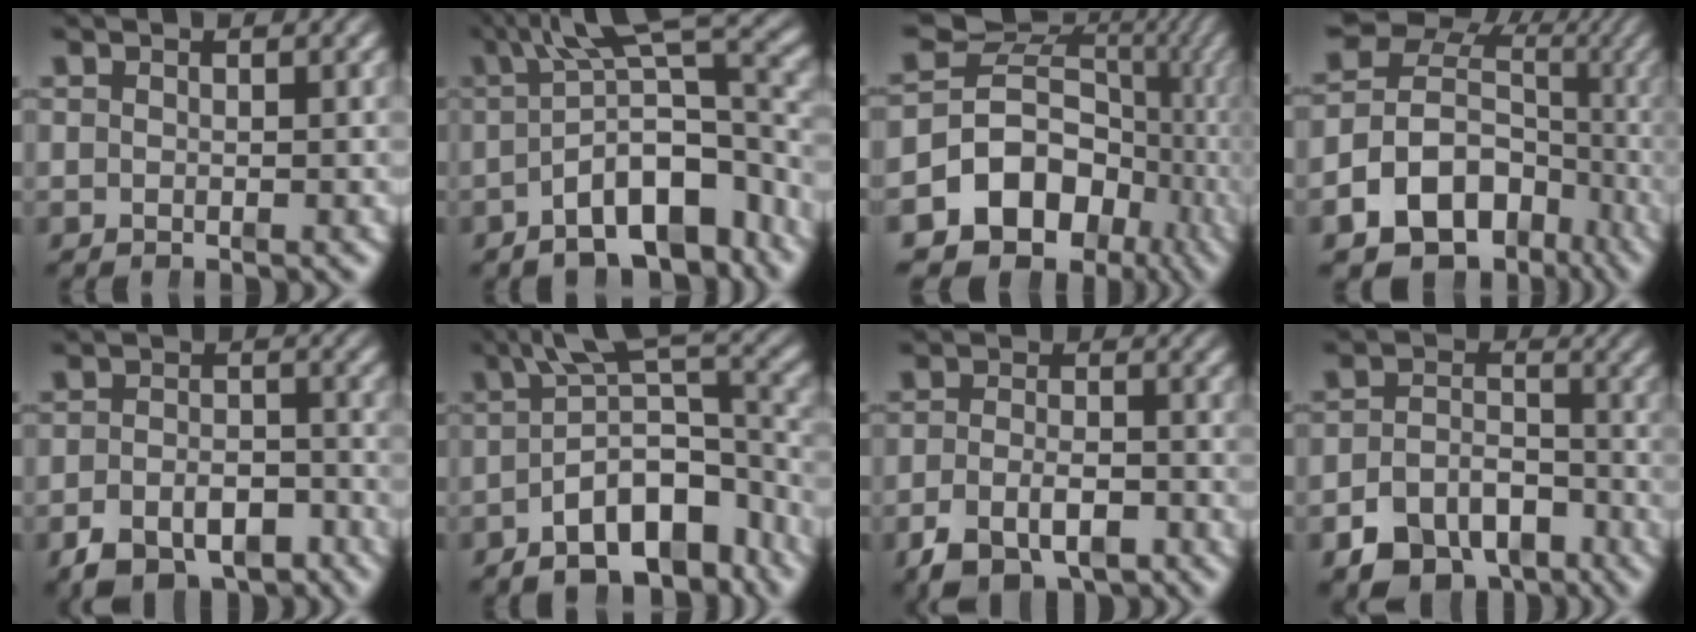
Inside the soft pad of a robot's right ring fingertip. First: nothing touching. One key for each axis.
{"total": 7.9, "fx": -1.7, "fy": 3.9, "fz": 6.7, "tx": -0.107, "ty": -0.011, "tz": -0.018}
{"total": 23.2, "fx": -6.6, "fy": 19.1, "fz": 11.4, "tx": -0.225, "ty": -0.060, "tz": -0.107}
{"total": 18.1, "fx": -5.0, "fy": 15.0, "fz": 8.7, "tx": -0.167, "ty": -0.063, "tz": -0.073}
{"total": 6.5, "fx": -4.8, "fy": 3.5, "fz": 2.5, "tx": -0.016, "ty": -0.020, "tz": -0.076}
{"total": 8.4, "fx": -2.7, "fy": 4.4, "fz": 6.6, "tx": -0.109, "ty": -0.018, "tz": -0.030}
{"total": 5.1, "fx": -3.4, "fy": 2.8, "fz": 2.7, "tx": -0.032, "ty": -0.015, "tz": -0.049}
{"total": 8.5, "fx": -5.8, "fy": 5.4, "fz": 2.9, "tx": -0.033, "ty": -0.028, "tz": -0.096}